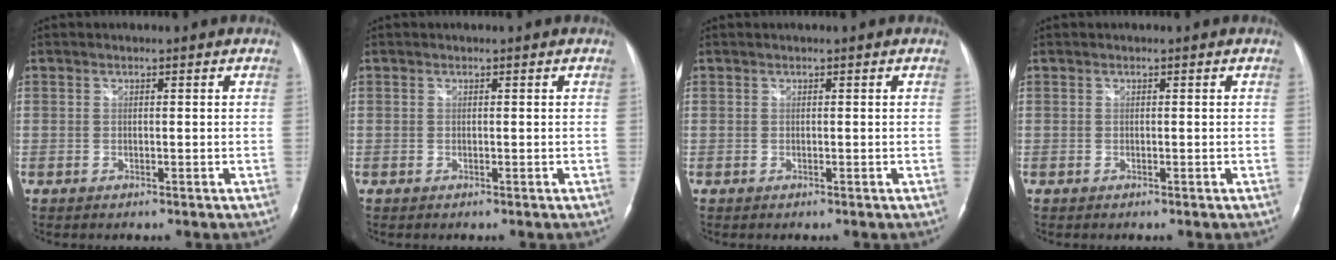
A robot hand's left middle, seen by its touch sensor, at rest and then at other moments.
{"total": 0.0}
{"total": 0.0}
{"total": 0.0}